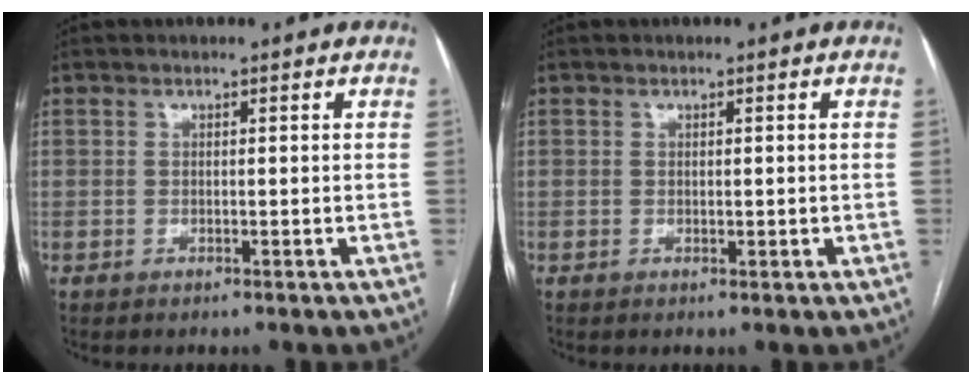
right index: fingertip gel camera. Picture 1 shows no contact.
{"total": 0.8, "force": [0.1, 0.6, 0.6], "torque": [-0.006, -0.001, 0.004]}